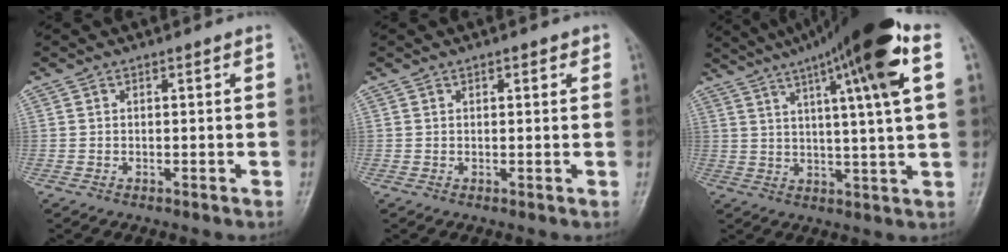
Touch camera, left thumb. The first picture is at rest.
{"total": 2.0, "force": [1.1, 1.0, 1.4], "torque": [-0.012, -0.002, 0.012]}
{"total": 20.3, "force": [9.5, 2.1, 17.8], "torque": [-0.273, 0.005, 0.139]}